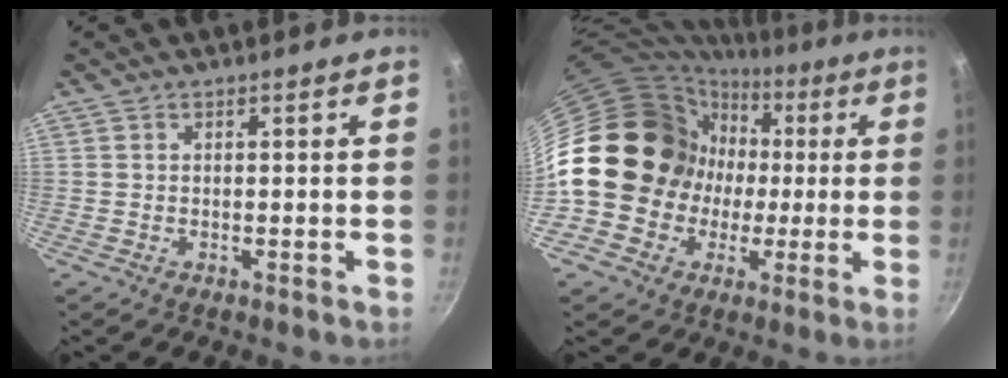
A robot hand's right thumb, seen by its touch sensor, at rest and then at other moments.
{"total": 20.1, "force": [-0.5, 17.8, 9.2], "torque": [-0.133, 0.043, 0.000]}